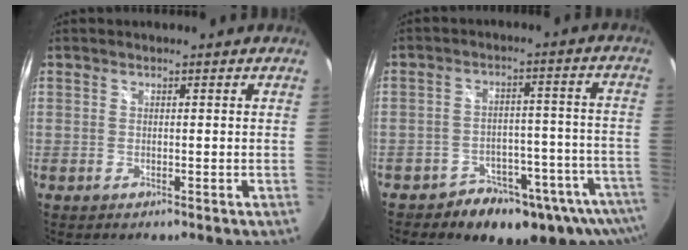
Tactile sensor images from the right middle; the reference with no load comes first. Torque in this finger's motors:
{"motor_torque": [0.92, -1.20, 0.32, 0.09]}